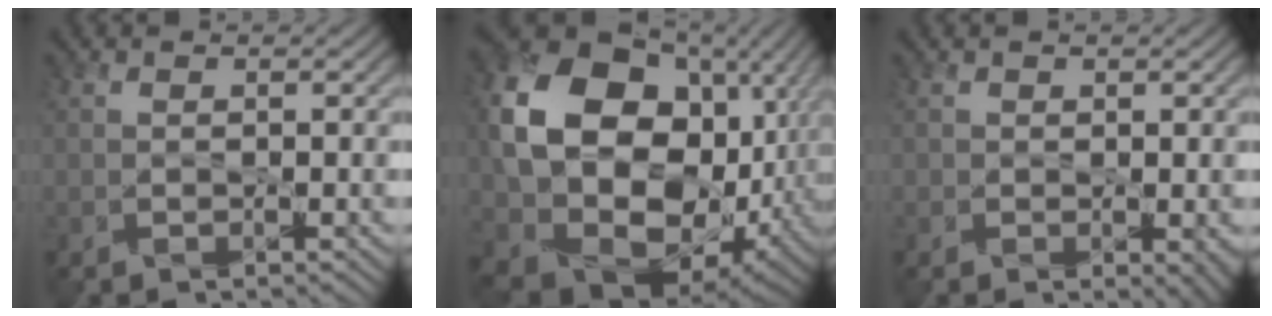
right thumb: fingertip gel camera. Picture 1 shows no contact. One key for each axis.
{"total": 18.5, "fx": 1.3, "fy": 14.4, "fz": 11.5, "tx": -0.247, "ty": -0.049, "tz": 0.048}
{"total": 1.6, "fx": -0.1, "fy": 1.1, "fz": 1.1, "tx": -0.013, "ty": -0.008, "tz": -0.001}